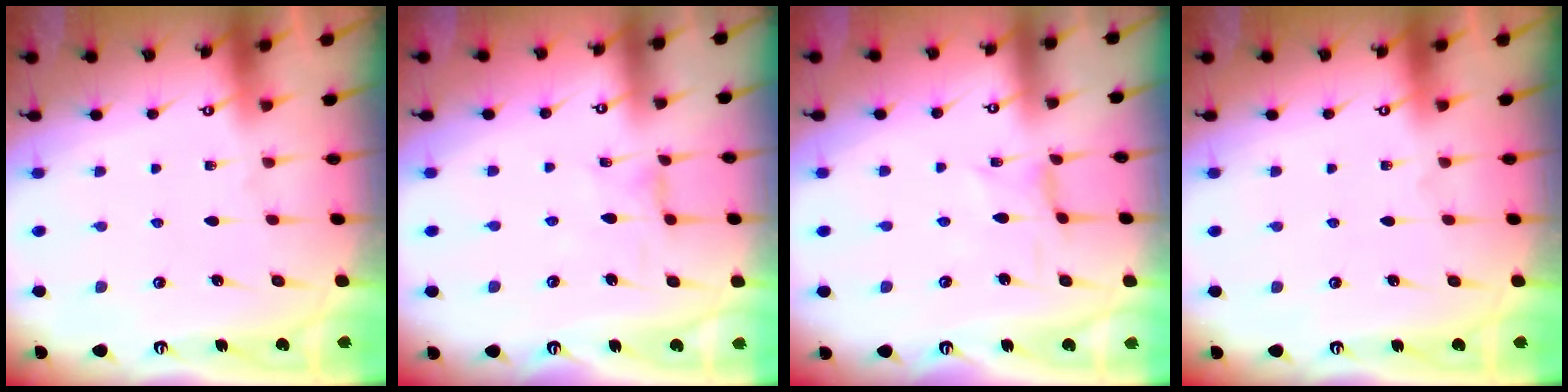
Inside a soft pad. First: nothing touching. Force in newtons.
{"total": 1.7, "press": 1.6, "slide": 0.1}
{"total": 0.0}
{"total": 0.0}